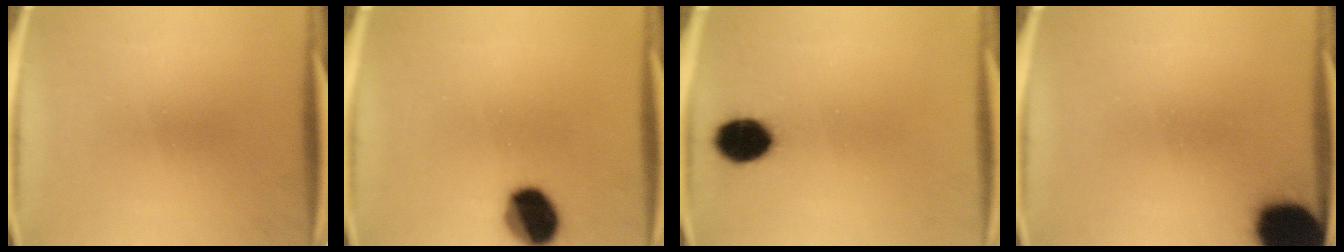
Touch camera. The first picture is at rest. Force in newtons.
{"total": 12.1}
{"total": 8.8}
{"total": 18.9}